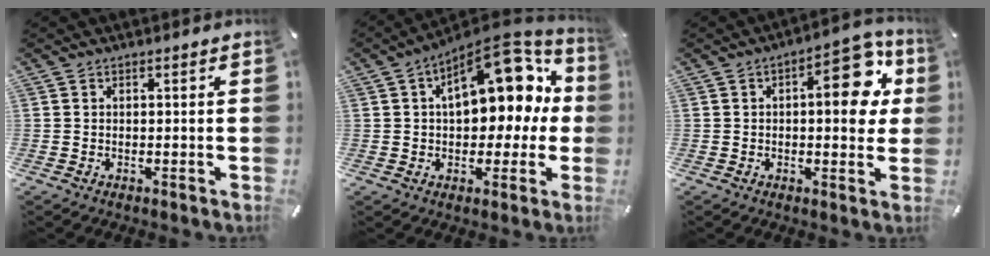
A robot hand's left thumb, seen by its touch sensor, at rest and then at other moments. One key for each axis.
{"total": 17.2, "fx": 6.1, "fy": 9.8, "fz": 12.7, "tx": -0.171, "ty": -0.035, "tz": 0.106}
{"total": 13.6, "fx": 3.6, "fy": 6.5, "fz": 11.4, "tx": -0.130, "ty": -0.015, "tz": 0.053}